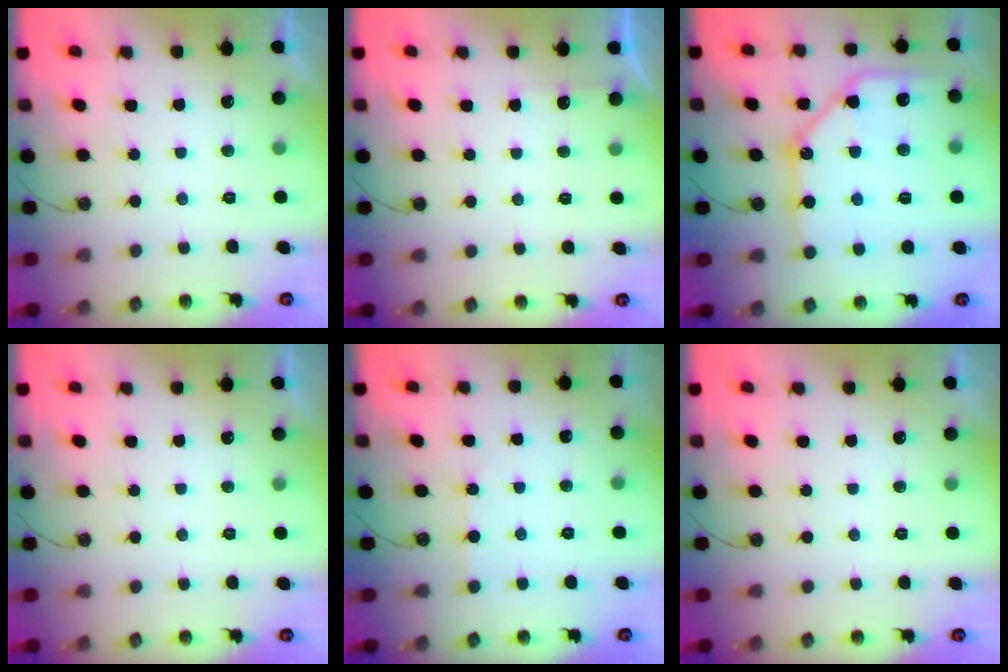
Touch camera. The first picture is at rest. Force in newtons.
{"total": 2.7, "press": 2.7, "slide": 0.4}
{"total": 15.8, "press": 15.7, "slide": 1.8}
{"total": 0.0}
{"total": 2.3, "press": 2.3, "slide": 0.3}
{"total": 0.0}